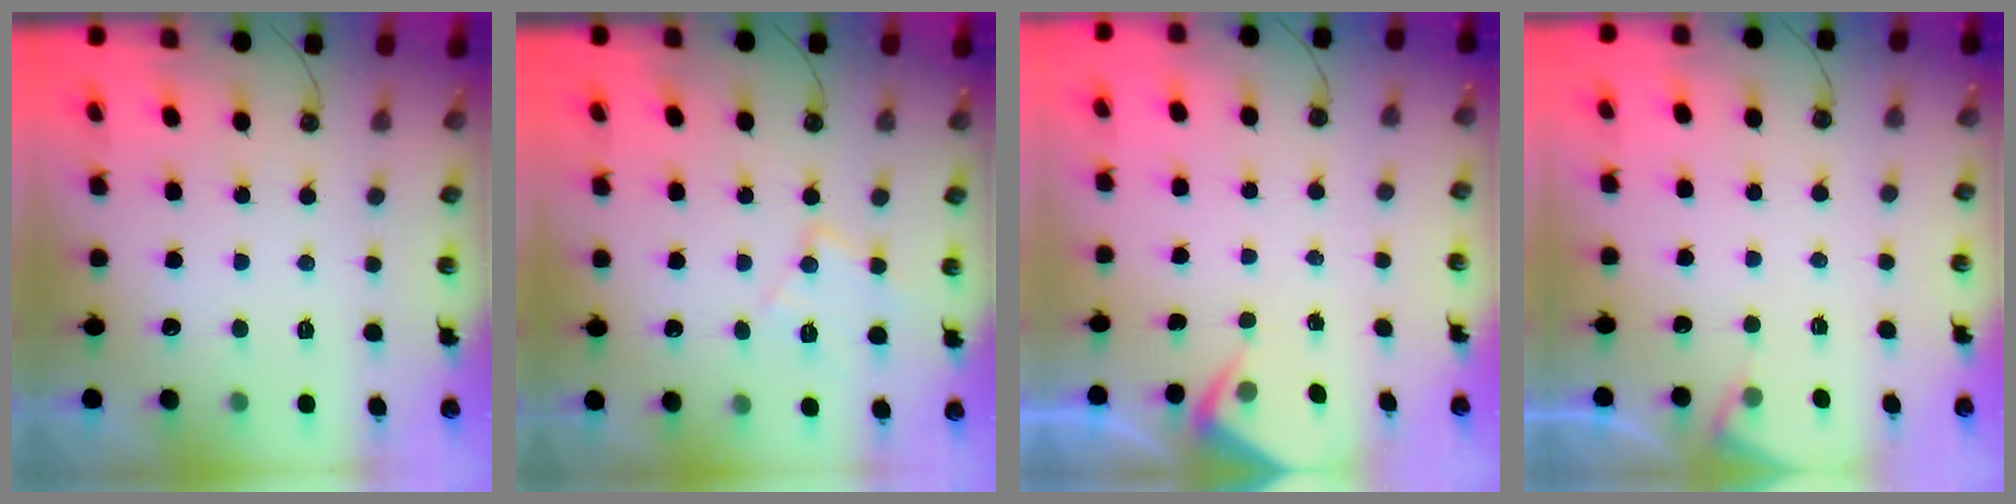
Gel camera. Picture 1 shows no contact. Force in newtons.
{"total": 10.1, "press": 10.1, "slide": 0.7}
{"total": 3.2, "press": 3.2, "slide": 0.5}
{"total": 3.4, "press": 3.4, "slide": 0.5}